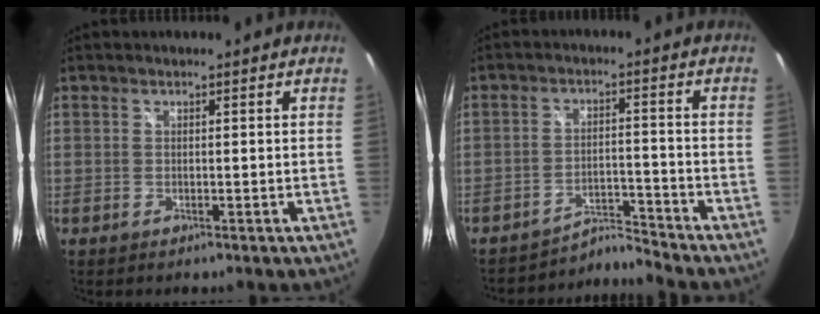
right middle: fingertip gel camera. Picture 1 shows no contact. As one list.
[{"total": 5.0, "force": [-4.6, -1.3, -1.6], "torque": [0.013, 0.021, -0.082]}]